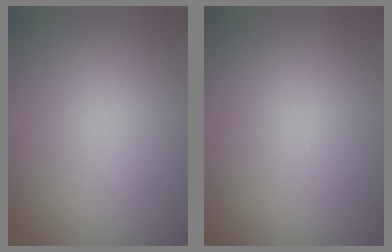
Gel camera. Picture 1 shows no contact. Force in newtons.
{"total": 0.0}